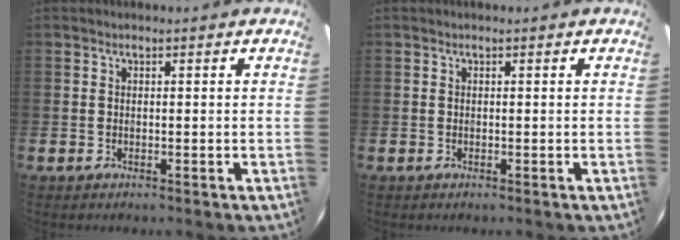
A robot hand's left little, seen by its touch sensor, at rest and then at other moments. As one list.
[{"total": 0.0}]